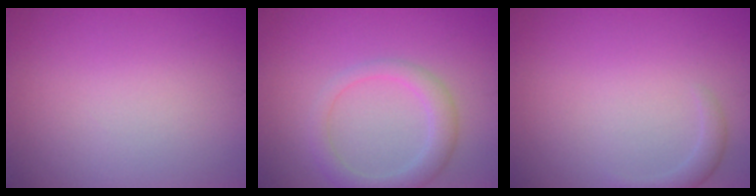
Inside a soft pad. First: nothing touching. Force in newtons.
{"total": 3.1, "press": 3.1, "slide": 0.2}
{"total": 1.4, "press": 1.4, "slide": 0.1}